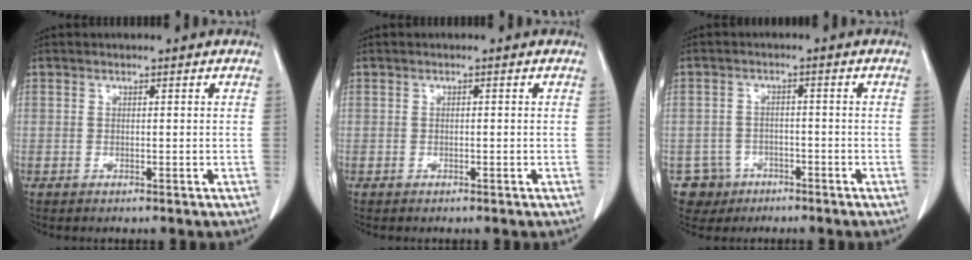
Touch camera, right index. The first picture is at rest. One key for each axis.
{"total": 0.0}
{"total": 4.7, "fx": -2.6, "fy": 3.9, "fz": -0.2, "tx": 0.006, "ty": 0.010, "tz": -0.041}